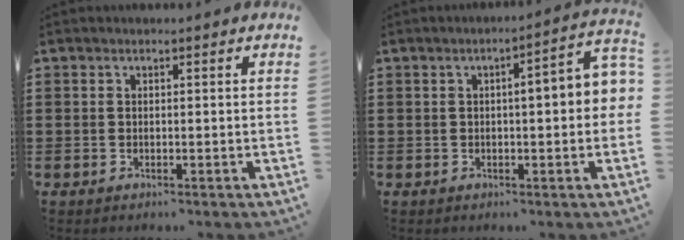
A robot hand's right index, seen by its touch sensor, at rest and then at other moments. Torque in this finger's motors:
{"motor_torque": [1.37, -0.29, 0.35, 0.13]}